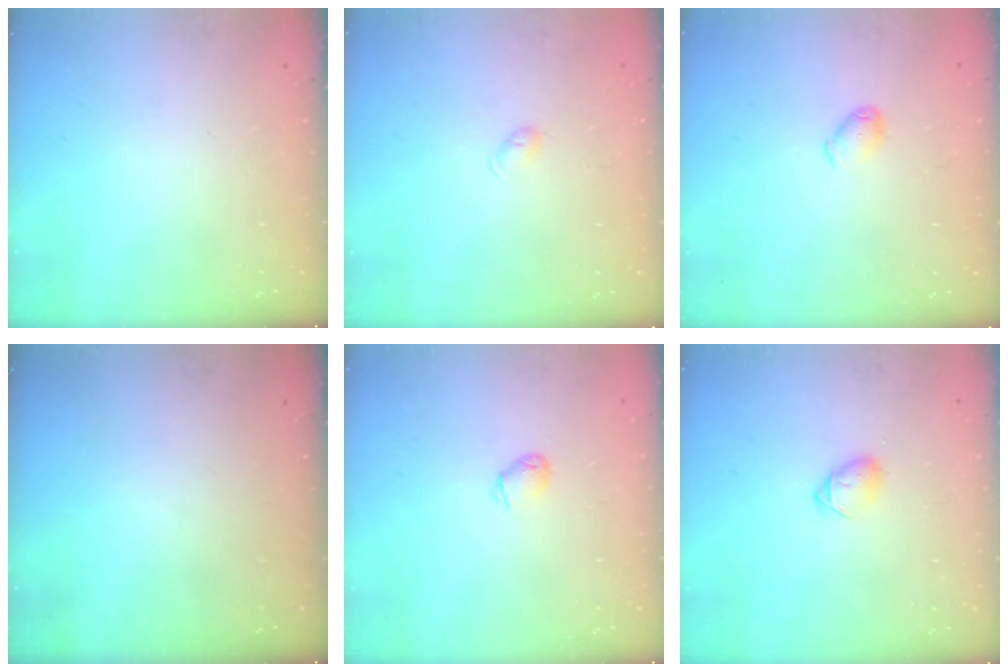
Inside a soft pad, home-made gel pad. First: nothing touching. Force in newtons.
{"total": 3.7, "press": 3.6, "slide": 0.6}
{"total": 5.1, "press": 5.0, "slide": 0.8}
{"total": 0.0}
{"total": 2.4, "press": 2.4, "slide": 0.4}
{"total": 4.5, "press": 4.4, "slide": 0.8}